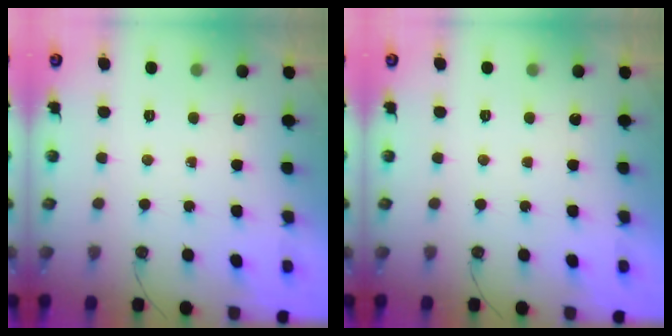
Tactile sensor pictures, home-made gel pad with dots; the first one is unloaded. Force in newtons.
{"total": 0.0}